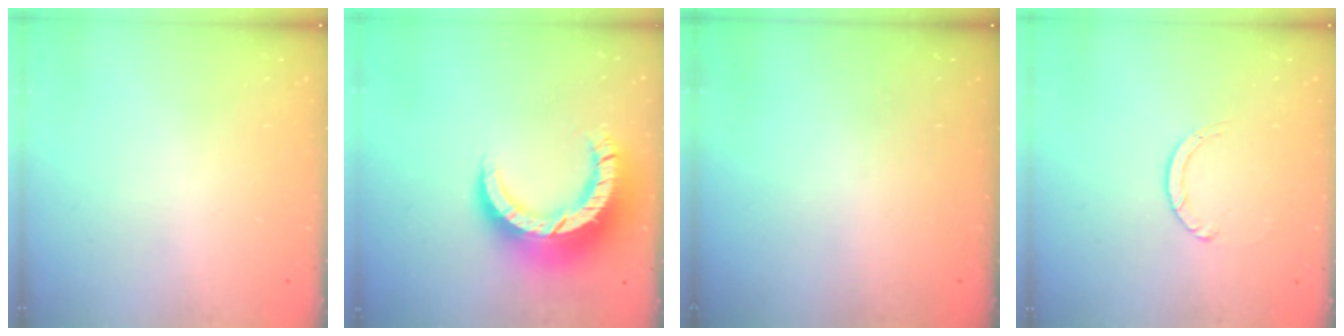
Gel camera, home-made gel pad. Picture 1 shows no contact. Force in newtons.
{"total": 16.1, "press": 16.0, "slide": 1.4}
{"total": 0.0}
{"total": 1.1, "press": 1.1, "slide": 0.1}